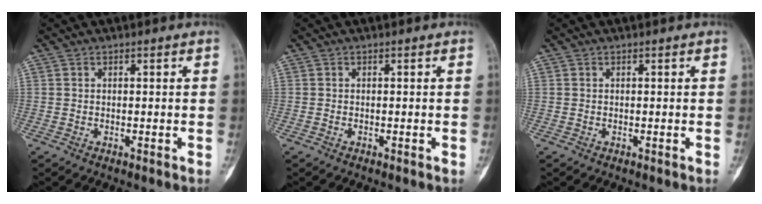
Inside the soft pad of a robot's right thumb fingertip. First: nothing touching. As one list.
[{"total": 0.0}, {"total": 0.0}]